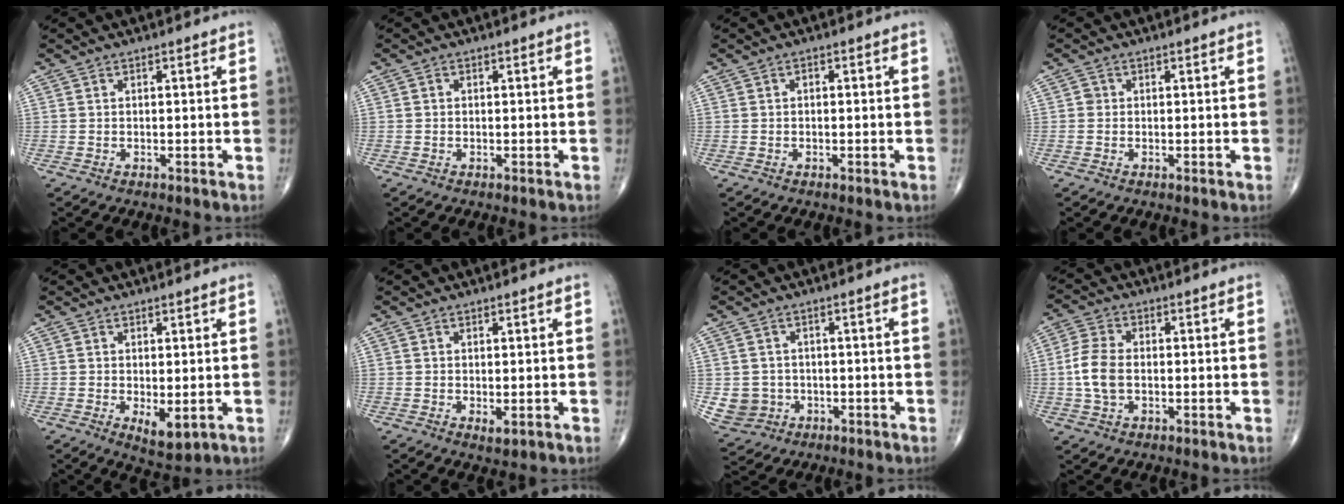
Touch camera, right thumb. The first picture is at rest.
{"total": 0.5, "force": [0.0, 0.5, 0.2], "torque": [-0.001, 0.001, -0.002]}
{"total": 0.7, "force": [0.1, 0.5, 0.6], "torque": [-0.006, 0.002, -0.001]}
{"total": 0.9, "force": [0.0, 0.8, 0.2], "torque": [0.002, 0.003, -0.002]}
{"total": 4.5, "force": [-0.7, 2.0, 3.9], "torque": [-0.058, -0.015, -0.004]}
{"total": 1.5, "force": [-0.2, 0.7, 1.3], "torque": [-0.024, -0.006, -0.001]}
{"total": 5.7, "force": [-0.8, 5.5, 1.3], "torque": [-0.010, 0.006, -0.004]}
{"total": 7.0, "force": [-0.5, 4.4, 5.5], "torque": [-0.120, 0.012, -0.014]}